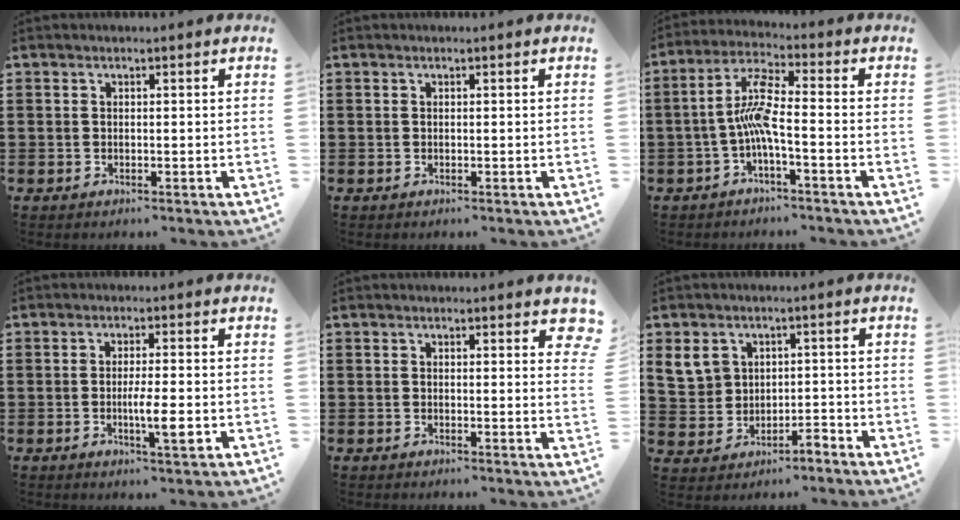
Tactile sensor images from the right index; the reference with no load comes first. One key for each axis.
{"total": 0.0}
{"total": 6.8, "fx": -2.2, "fy": 1.2, "fz": 6.4, "tx": -0.141, "ty": -0.002, "tz": -0.047}
{"total": 5.2, "fx": -1.3, "fy": 0.7, "fz": 4.9, "tx": -0.096, "ty": -0.011, "tz": -0.027}
{"total": 1.4, "fx": 1.2, "fy": 0.5, "fz": 0.6, "tx": 0.001, "ty": -0.002, "tz": 0.019}
{"total": 4.3, "fx": 0.5, "fy": 4.0, "fz": 1.7, "tx": -0.063, "ty": 0.005, "tz": 0.005}